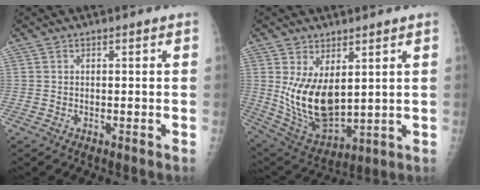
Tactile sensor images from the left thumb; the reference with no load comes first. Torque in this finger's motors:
{"motor_torque": [0.95, 0.84, 1.27, -0.61, 0.44]}